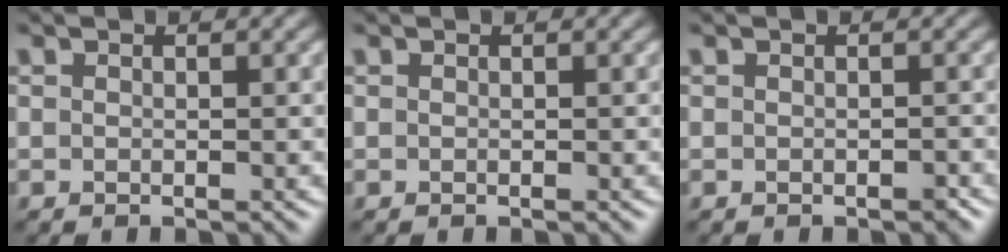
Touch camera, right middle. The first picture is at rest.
{"total": 0.0}
{"total": 0.7, "force": [-0.4, 0.2, 0.6], "torque": [-0.007, -0.002, -0.004]}